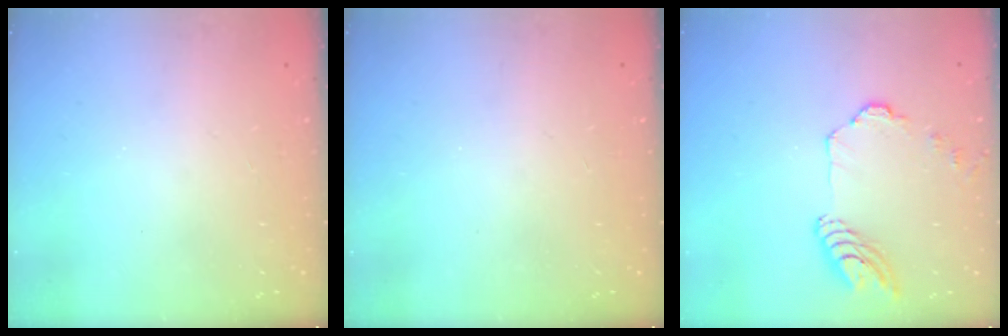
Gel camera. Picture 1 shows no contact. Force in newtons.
{"total": 0.0}
{"total": 10.8, "press": 10.7, "slide": 1.1}